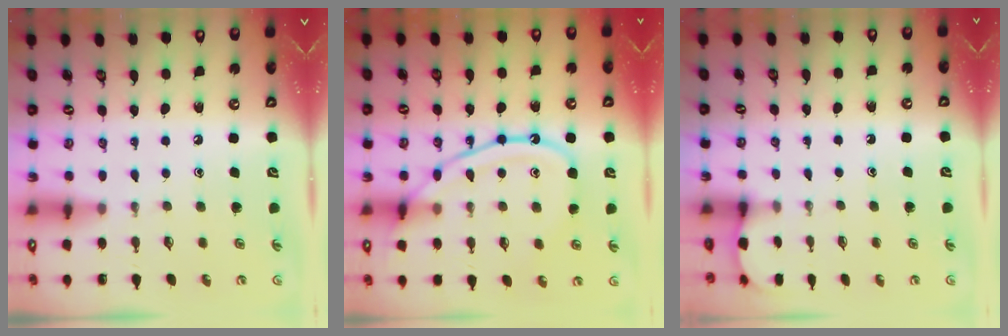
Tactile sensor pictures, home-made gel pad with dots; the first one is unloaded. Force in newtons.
{"total": 13.8, "press": 13.7, "slide": 1.3}
{"total": 1.3, "press": 1.3, "slide": 0.1}